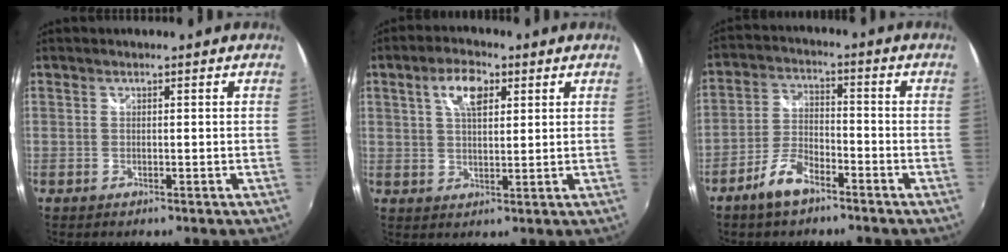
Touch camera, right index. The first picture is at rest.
{"total": 6.4, "force": [2.8, 2.9, 5.0], "torque": [-0.090, 0.012, 0.049]}
{"total": 7.3, "force": [-5.2, 2.8, 4.3], "torque": [-0.098, 0.005, -0.098]}